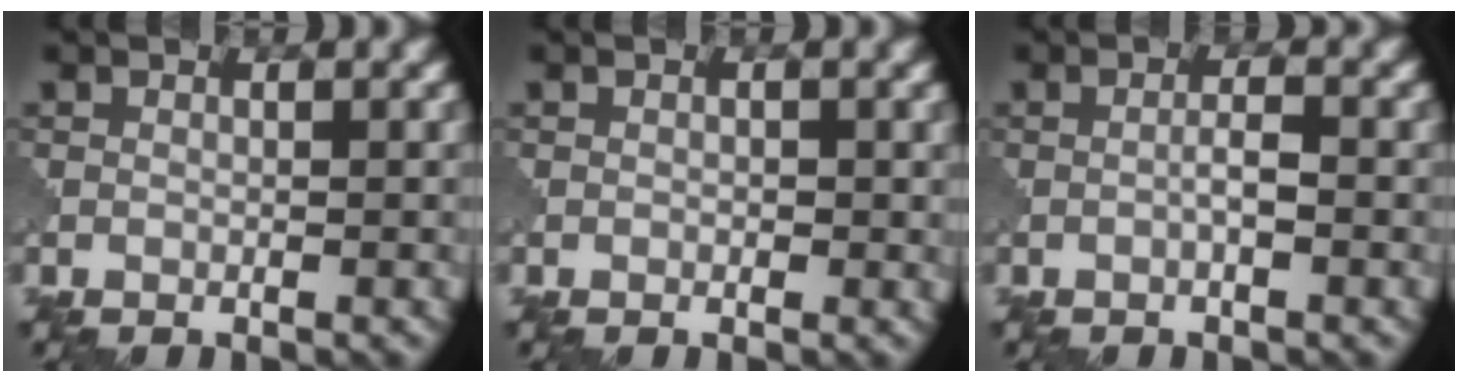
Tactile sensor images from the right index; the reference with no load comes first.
{"total": 0.5, "force": [0.0, 0.4, 0.4], "torque": [-0.004, -0.002, 0.000]}
{"total": 1.4, "force": [-0.4, 0.1, 1.3], "torque": [-0.024, 0.004, -0.009]}